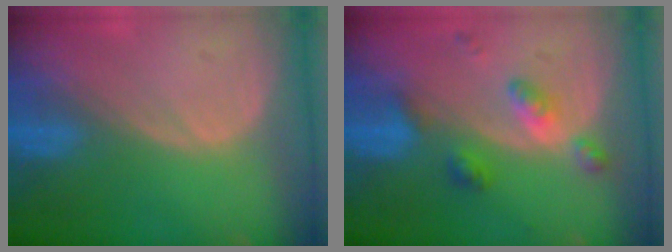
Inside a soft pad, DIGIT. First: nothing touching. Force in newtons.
{"total": 4.9, "press": 4.9, "slide": 0.2}